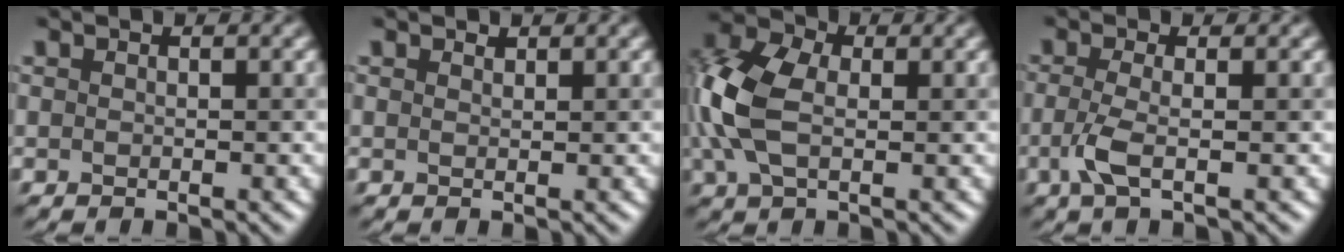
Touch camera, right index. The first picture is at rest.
{"total": 0.6, "force": [0.5, 0.1, 0.0], "torque": [0.001, -0.002, 0.011]}
{"total": 8.1, "force": [0.3, 5.1, 6.3], "torque": [-0.159, 0.010, -0.008]}
{"total": 2.6, "force": [-0.7, 0.7, 2.5], "torque": [-0.062, -0.004, -0.020]}